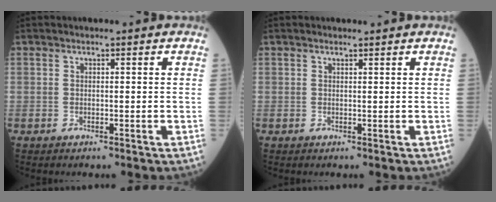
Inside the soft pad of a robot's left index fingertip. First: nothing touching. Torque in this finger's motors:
{"motor_torque": [0.24, -0.19, 0.03, -0.01]}